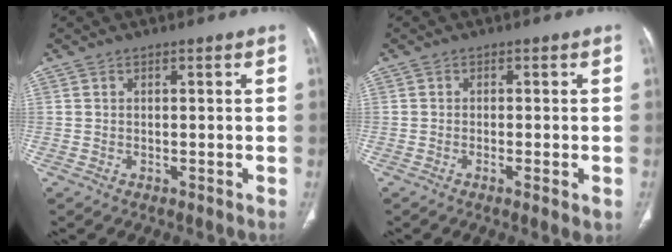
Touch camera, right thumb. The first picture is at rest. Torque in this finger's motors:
{"motor_torque": [0.07, 0.47, -0.17, 0.15, -0.01]}